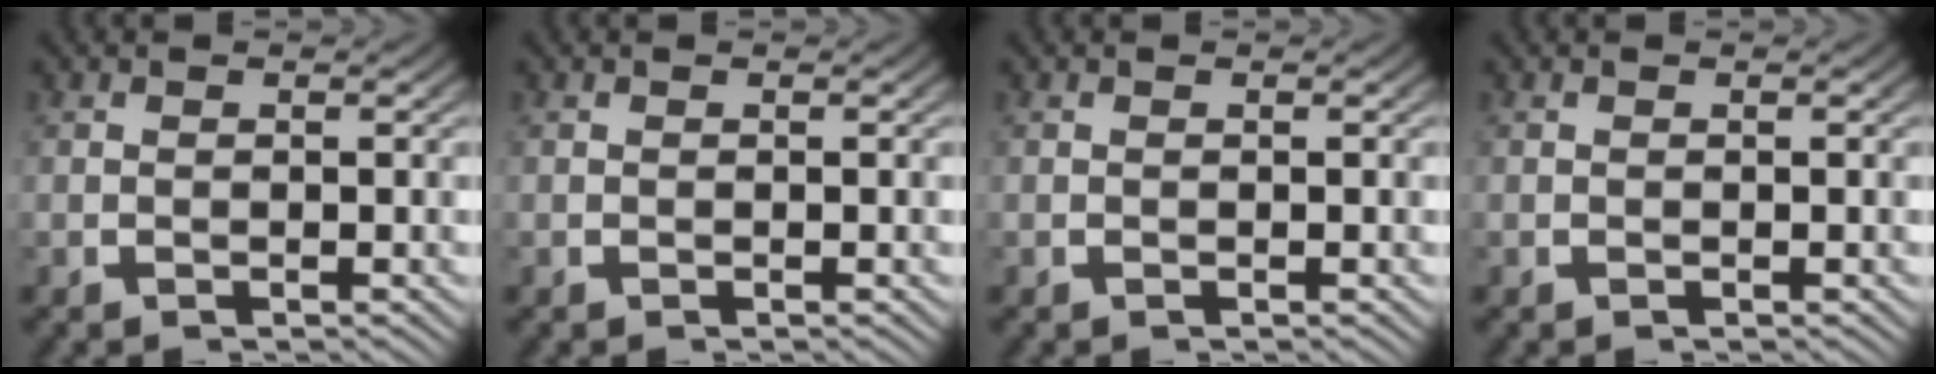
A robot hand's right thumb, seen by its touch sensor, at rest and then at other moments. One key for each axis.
{"total": 0.0}
{"total": 0.0}
{"total": 0.0}